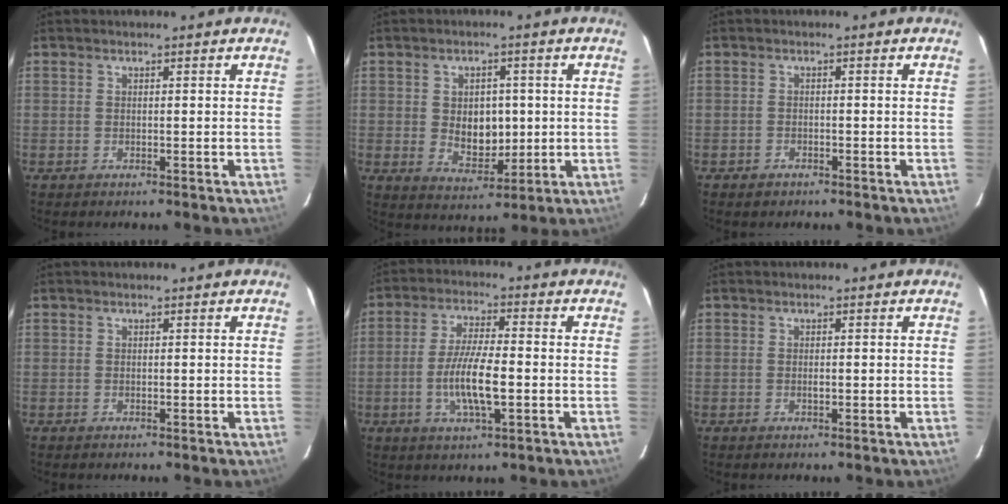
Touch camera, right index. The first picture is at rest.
{"total": 7.5, "force": [0.2, 5.4, 5.2], "torque": [-0.090, -0.002, 0.017]}
{"total": 1.6, "force": [-1.2, 1.0, 0.3], "torque": [-0.010, 0.002, -0.017]}
{"total": 0.0}
{"total": 9.3, "force": [-2.2, 2.1, 8.8], "torque": [-0.173, -0.005, -0.041]}
{"total": 0.8, "force": [-0.2, 0.4, 0.6], "torque": [-0.011, 0.000, -0.002]}